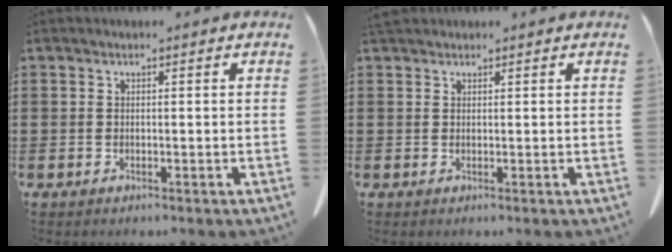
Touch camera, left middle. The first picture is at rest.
{"total": 1.4, "force": [1.3, 0.6, 0.3], "torque": [-0.010, 0.001, 0.026]}